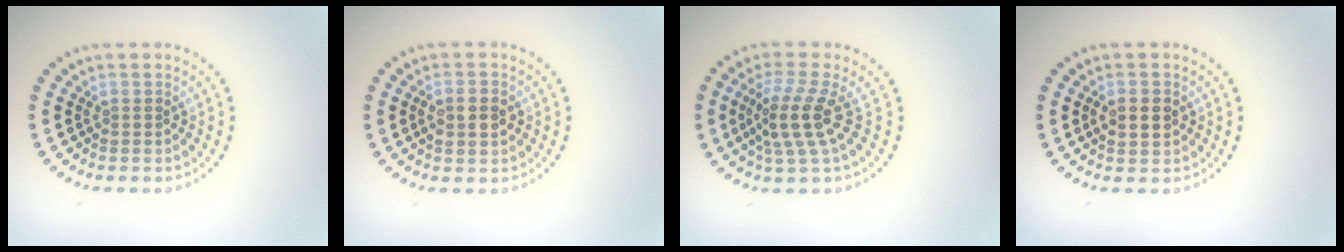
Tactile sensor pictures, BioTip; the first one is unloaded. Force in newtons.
{"total": 2.4, "press": 2.4, "slide": 0.3}
{"total": 3.8, "press": 3.0, "slide": 2.3}
{"total": 2.3, "press": 2.3, "slide": 0.2}